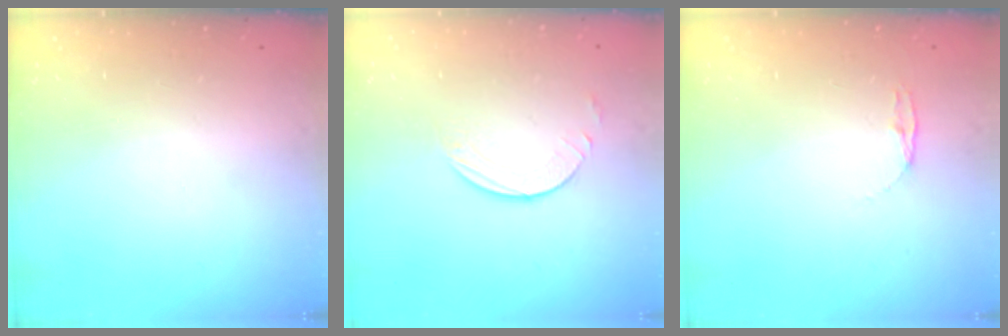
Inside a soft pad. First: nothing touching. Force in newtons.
{"total": 2.7, "press": 2.7, "slide": 0.2}
{"total": 3.8, "press": 3.7, "slide": 0.4}